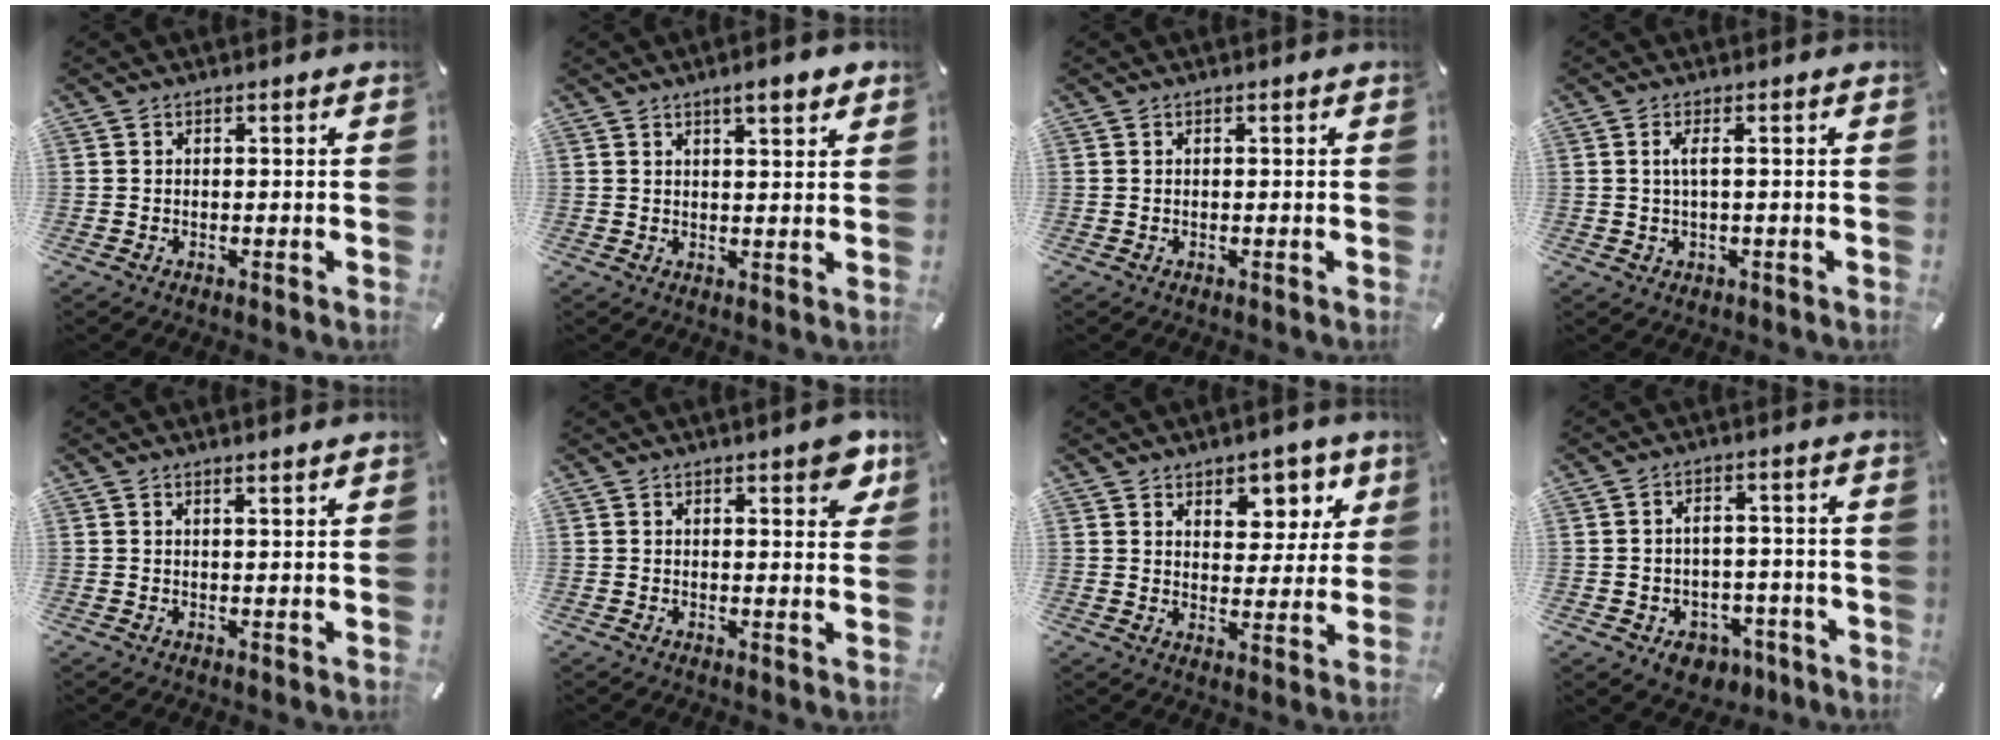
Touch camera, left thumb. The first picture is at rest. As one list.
[{"total": 4.7, "force": [3.3, 1.4, 3.1], "torque": [-0.043, -0.013, 0.052]}, {"total": 0.0}, {"total": 3.2, "force": [0.5, 1.2, 3.0], "torque": [-0.066, 0.002, 0.004]}, {"total": 1.3, "force": [1.2, -0.1, 0.5], "torque": [-0.009, -0.003, 0.022]}, {"total": 5.2, "force": [3.3, 2.2, 3.4], "torque": [-0.034, -0.017, 0.052]}, {"total": 7.5, "force": [4.7, 5.5, 2.2], "torque": [0.001, -0.041, 0.077]}, {"total": 6.3, "force": [-2.3, 5.0, 3.1], "torque": [-0.036, 0.021, -0.037]}]